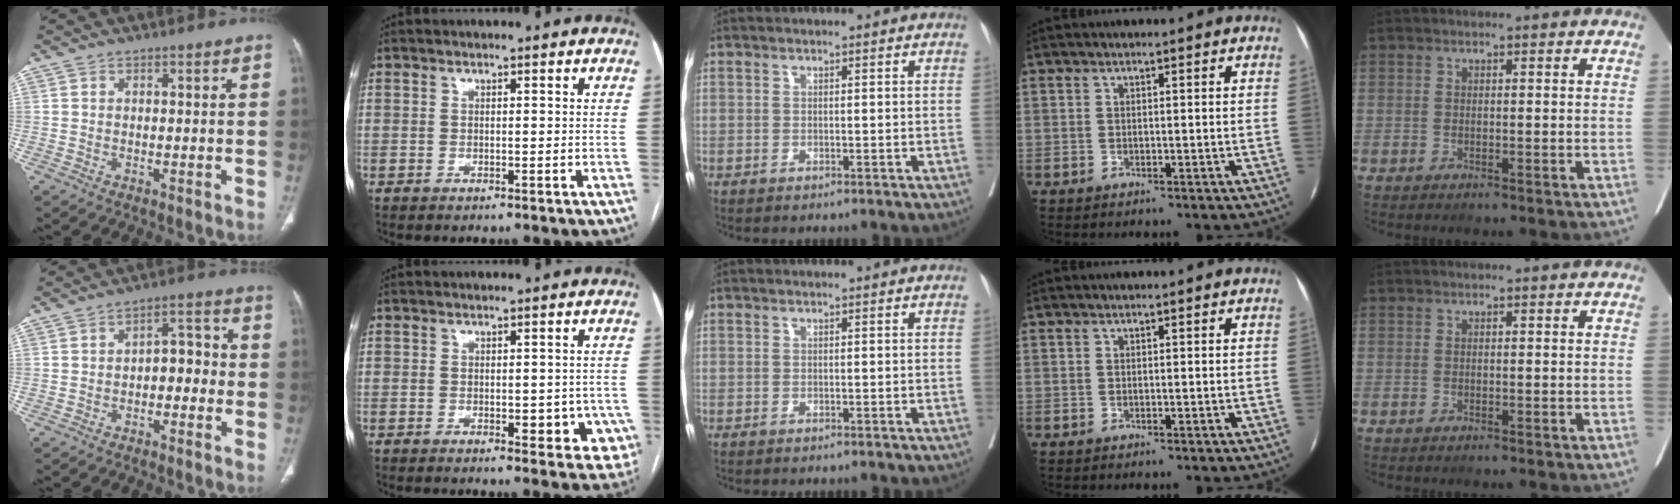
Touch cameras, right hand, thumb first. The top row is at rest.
{"thumb": {"total": 5.7, "force": [-1.3, 3.4, 4.3], "torque": [-0.038, 0.033, -0.027]}, "index": {"total": 7.2, "force": [-2.0, 3.8, 5.8], "torque": [-0.048, 0.011, -0.018]}}